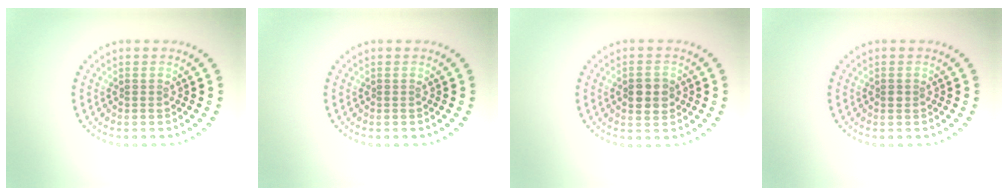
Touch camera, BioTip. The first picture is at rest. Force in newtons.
{"total": 0.0}
{"total": 2.8, "press": 2.8, "slide": 0.2}
{"total": 0.7, "press": 0.7, "slide": 0.1}